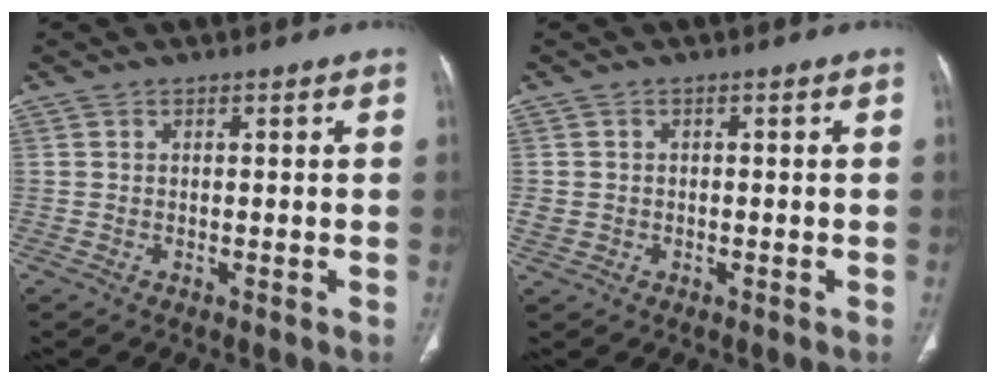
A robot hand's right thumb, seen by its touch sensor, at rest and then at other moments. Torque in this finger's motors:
{"motor_torque": [-0.16, -0.16, 0.35, 0.04, 0.09]}